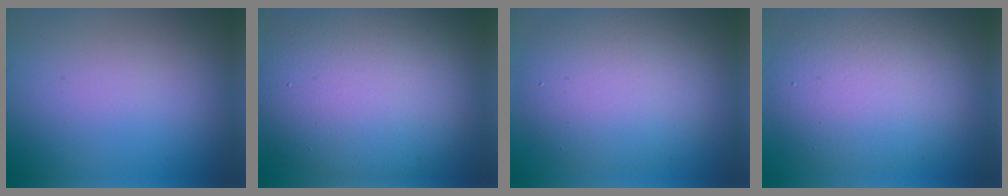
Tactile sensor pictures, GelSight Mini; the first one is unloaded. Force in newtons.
{"total": 12.6, "press": 12.6, "slide": 0.7}
{"total": 7.4, "press": 7.4, "slide": 0.2}
{"total": 8.6, "press": 8.6, "slide": 0.3}